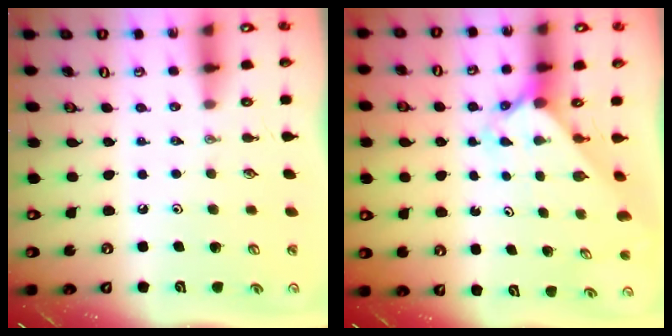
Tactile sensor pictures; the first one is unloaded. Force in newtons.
{"total": 2.4, "press": 2.4, "slide": 0.2}